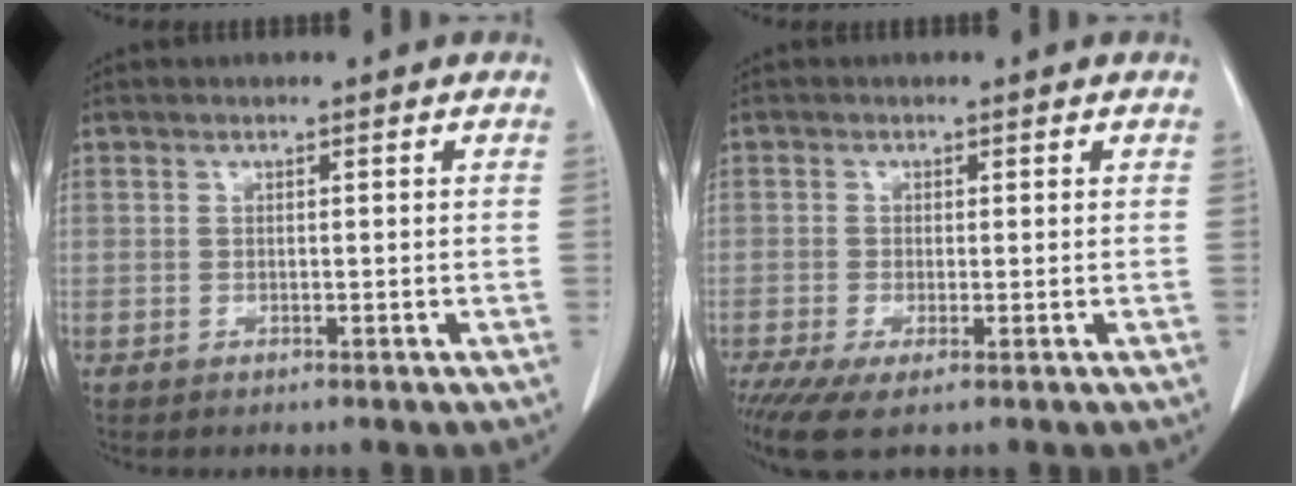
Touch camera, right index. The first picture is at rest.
{"total": 4.9, "force": [-2.7, 1.1, 3.9], "torque": [-0.069, -0.015, -0.048]}